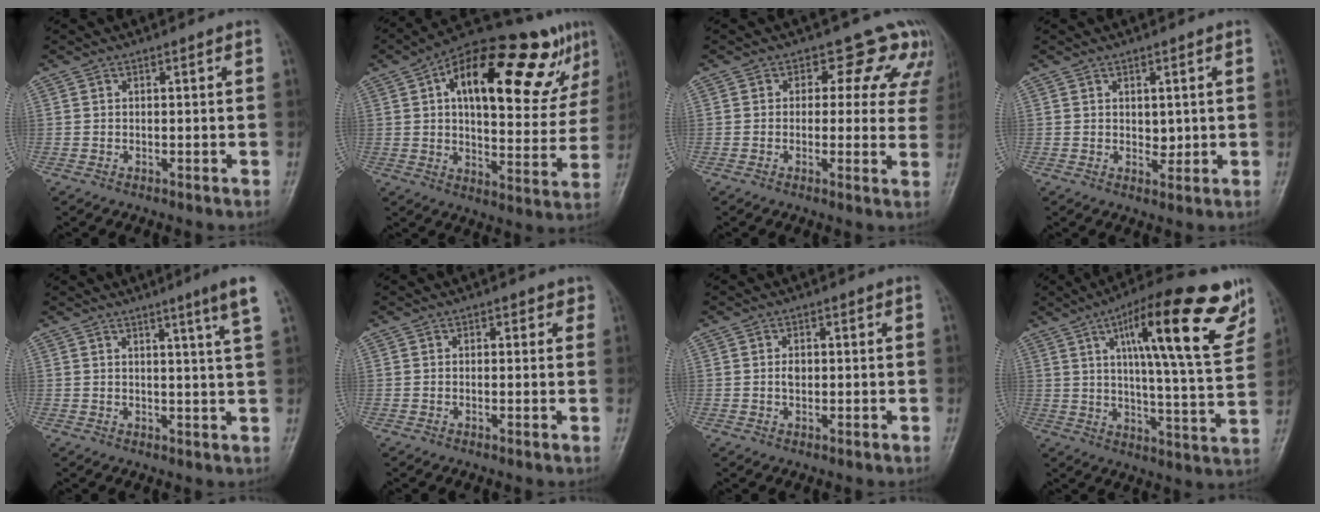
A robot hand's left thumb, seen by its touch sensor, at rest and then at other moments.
{"total": 26.7, "force": [12.0, 10.5, 21.4], "torque": [-0.278, 0.011, 0.179]}
{"total": 8.8, "force": [6.3, 5.7, 2.4], "torque": [0.026, -0.024, 0.046]}
{"total": 2.3, "force": [0.6, 1.7, 1.5], "torque": [-0.008, -0.007, 0.013]}
{"total": 6.4, "force": [3.8, -0.8, 5.1], "torque": [-0.071, -0.023, 0.049]}
{"total": 1.6, "force": [0.8, 1.2, 0.6], "torque": [0.014, 0.000, 0.002]}
{"total": 1.9, "force": [0.1, 1.4, 1.3], "torque": [-0.017, 0.001, 0.002]}
{"total": 22.3, "force": [11.0, 5.3, 18.7], "torque": [-0.242, -0.030, 0.161]}